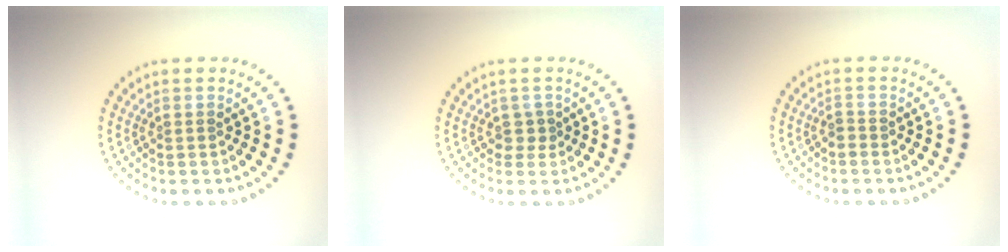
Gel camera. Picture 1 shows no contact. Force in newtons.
{"total": 1.0, "press": 0.8, "slide": 0.6}
{"total": 0.5, "press": 0.3, "slide": 0.4}